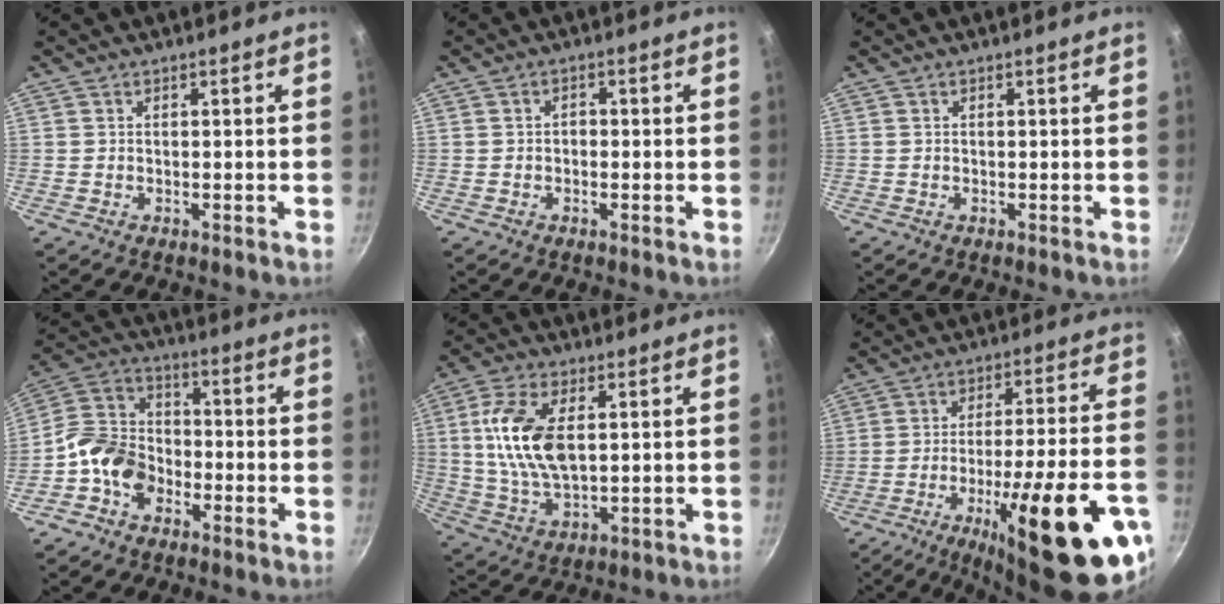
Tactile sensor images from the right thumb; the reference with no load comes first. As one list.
[{"total": 1.2, "force": [-0.4, 1.0, 0.6], "torque": [-0.009, 0.006, -0.008]}, {"total": 0.0}, {"total": 10.4, "force": [-4.6, 7.5, 5.4], "torque": [-0.079, 0.046, -0.108]}, {"total": 13.6, "force": [2.5, 7.1, 11.3], "torque": [-0.214, -0.004, 0.050]}, {"total": 27.9, "force": [-12.5, 6.2, 24.1], "torque": [-0.312, 0.041, -0.182]}]